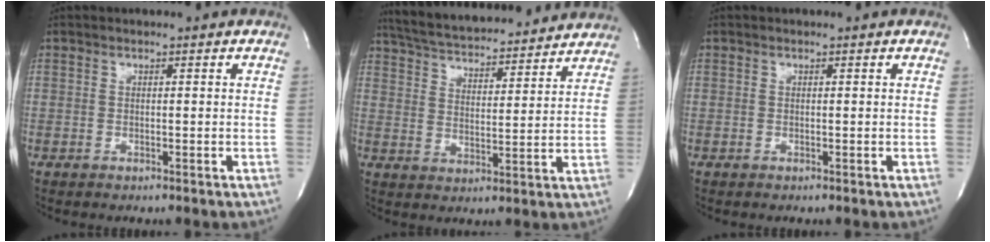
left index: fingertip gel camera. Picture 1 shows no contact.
{"total": 19.6, "force": [18.1, 3.2, 6.8], "torque": [-0.118, 0.028, 0.264]}
{"total": 0.0}